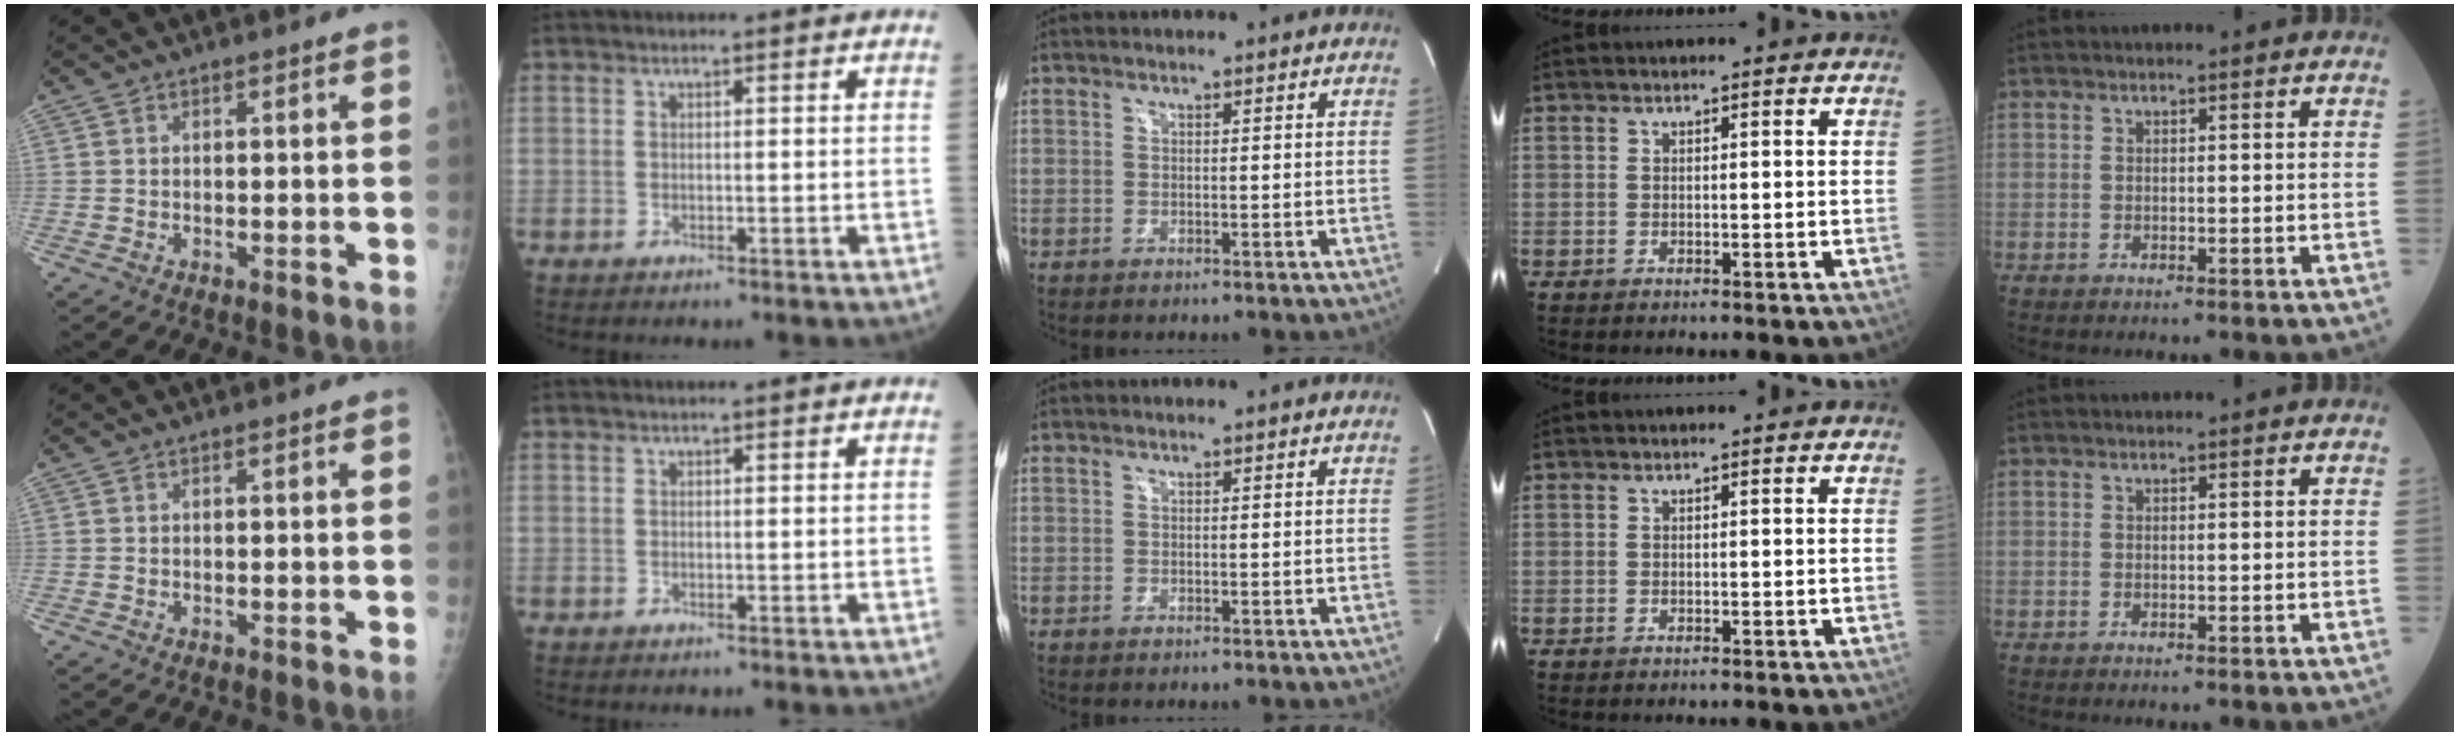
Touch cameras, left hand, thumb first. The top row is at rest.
{}